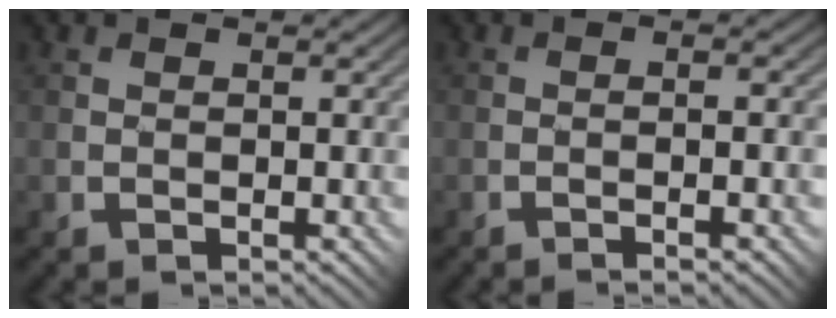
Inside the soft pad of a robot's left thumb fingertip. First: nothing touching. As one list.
[{"total": 3.5, "force": [-1.5, 0.0, 3.2], "torque": [-0.042, 0.010, -0.018]}]